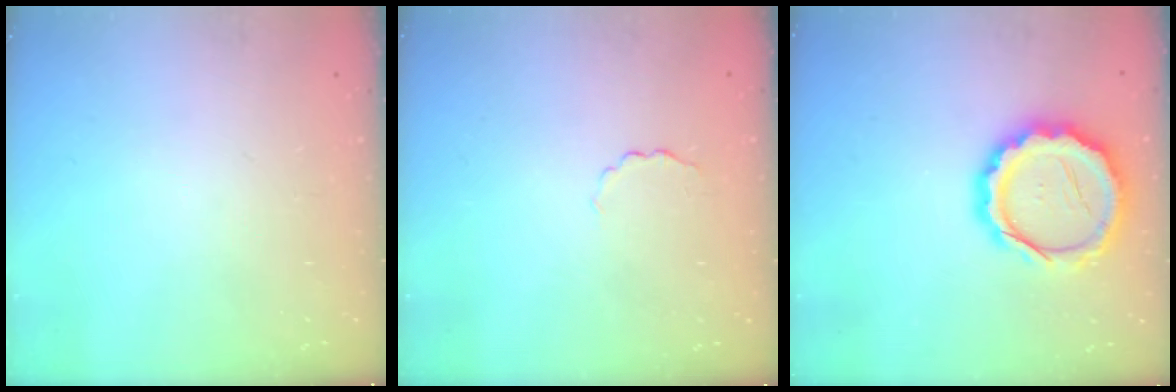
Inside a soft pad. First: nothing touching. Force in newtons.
{"total": 2.0, "press": 1.9, "slide": 0.5}
{"total": 16.0, "press": 15.7, "slide": 3.1}